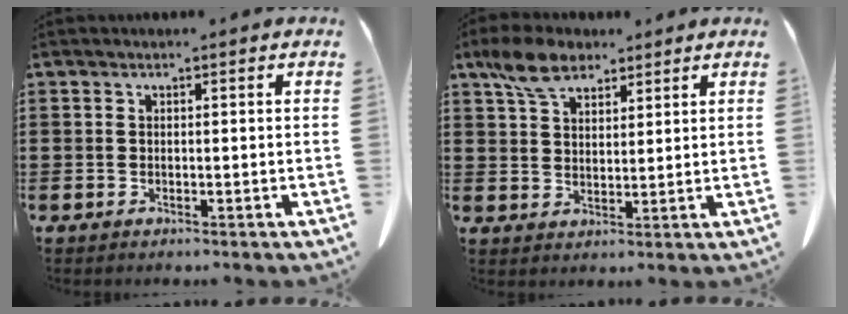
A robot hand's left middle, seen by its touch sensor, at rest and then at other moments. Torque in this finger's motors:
{"motor_torque": [1.08, 1.04, 0.32, 0.11]}